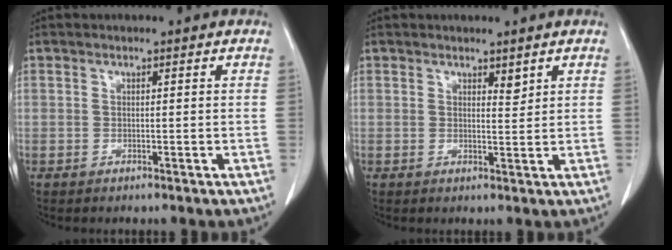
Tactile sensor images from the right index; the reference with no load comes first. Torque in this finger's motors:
{"motor_torque": [-0.07, 0.17, -0.02, -0.01]}